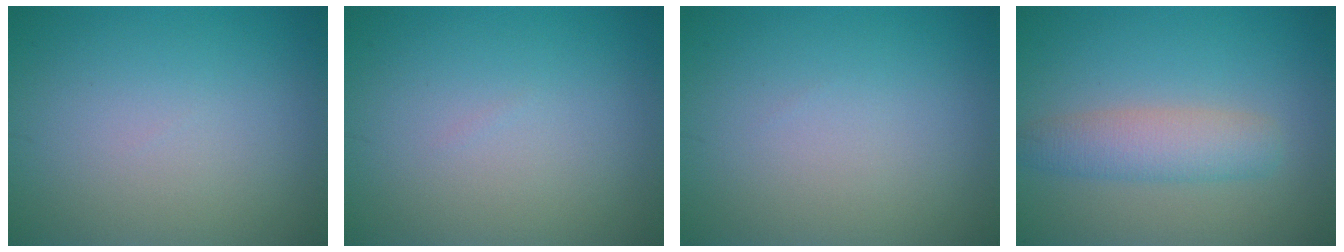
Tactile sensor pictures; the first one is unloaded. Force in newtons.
{"total": 0.0}
{"total": 0.0}
{"total": 3.5, "press": 3.5, "slide": 0.2}